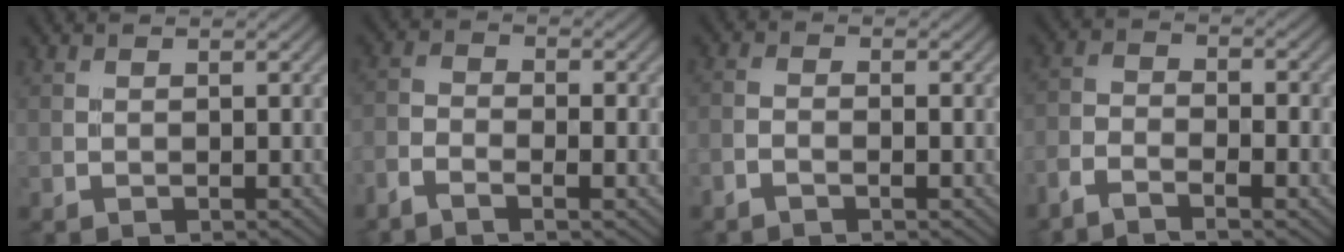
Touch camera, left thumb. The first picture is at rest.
{"total": 3.6, "force": [-2.4, 1.0, 2.5], "torque": [-0.058, -0.007, -0.058]}
{"total": 1.6, "force": [-1.0, 0.4, 1.2], "torque": [-0.026, 0.002, -0.024]}
{"total": 4.8, "force": [-3.5, 1.3, 3.0], "torque": [-0.070, -0.008, -0.079]}